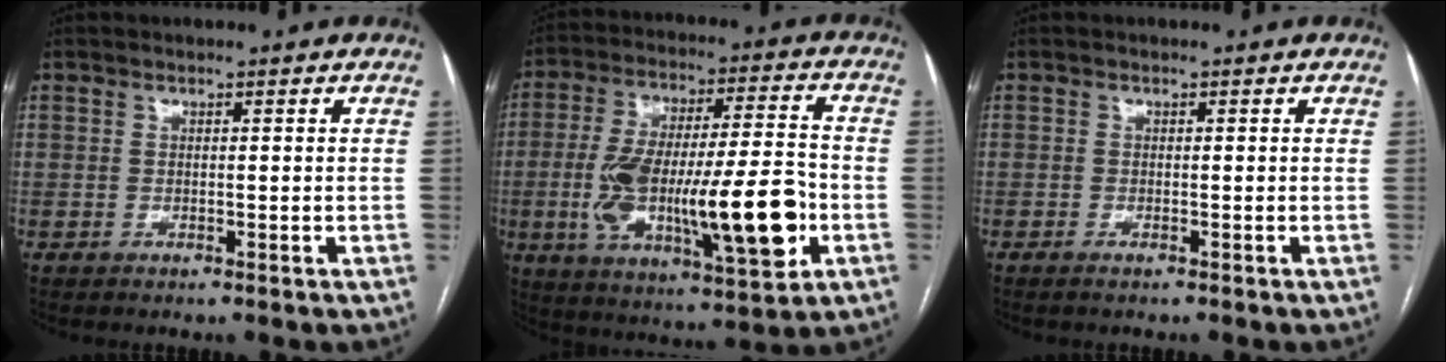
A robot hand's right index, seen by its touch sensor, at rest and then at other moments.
{"total": 22.1, "force": [-4.8, 4.6, 21.0], "torque": [-0.361, 0.001, -0.066]}
{"total": 0.7, "force": [-0.5, 0.0, 0.4], "torque": [-0.009, -0.001, -0.010]}